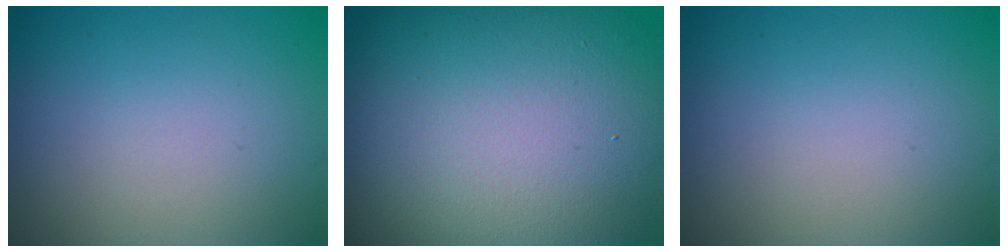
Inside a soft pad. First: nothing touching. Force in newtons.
{"total": 18.3, "press": 18.2, "slide": 1.6}
{"total": 0.0}